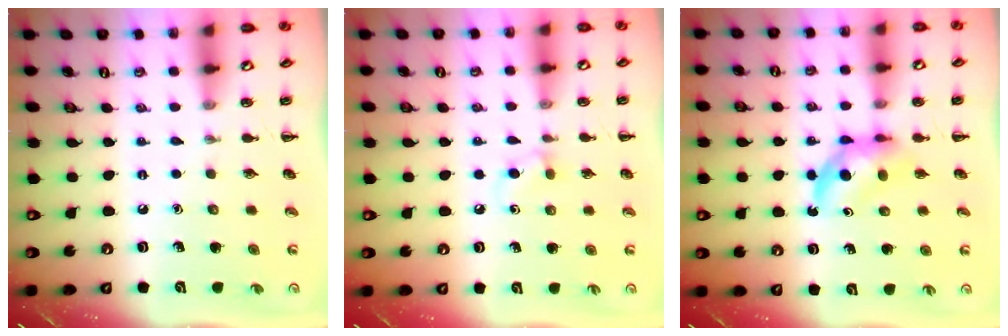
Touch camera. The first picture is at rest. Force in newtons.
{"total": 3.6, "press": 3.3, "slide": 1.5}
{"total": 4.8, "press": 4.7, "slide": 1.1}